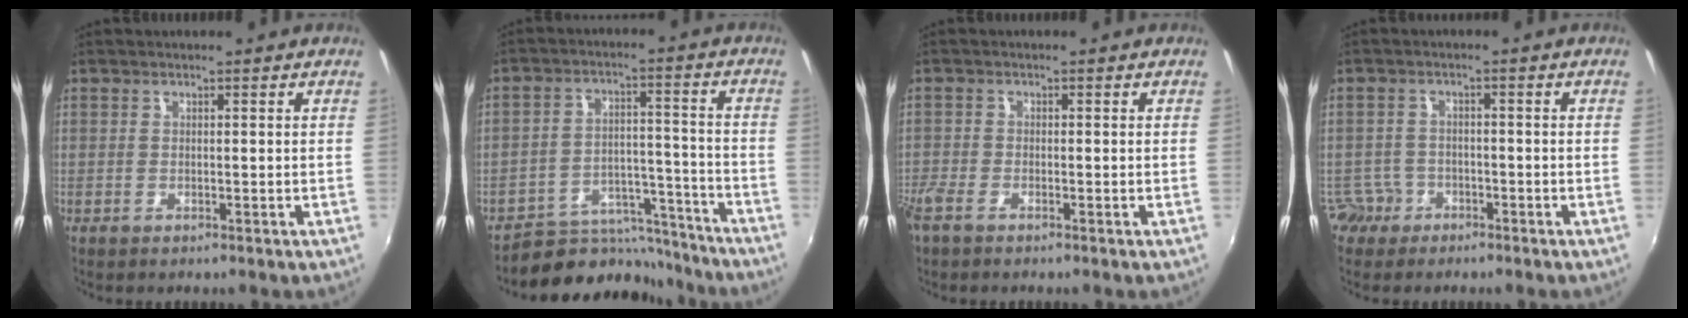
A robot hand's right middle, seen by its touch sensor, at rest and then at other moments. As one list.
[{"total": 12.5, "force": [-11.5, 4.9, 0.8], "torque": [-0.011, 0.048, -0.165]}, {"total": 3.3, "force": [-2.5, 1.2, 1.8], "torque": [-0.051, -0.008, -0.055]}, {"total": 2.1, "force": [-1.6, 1.2, -0.4], "torque": [0.005, 0.006, -0.032]}]